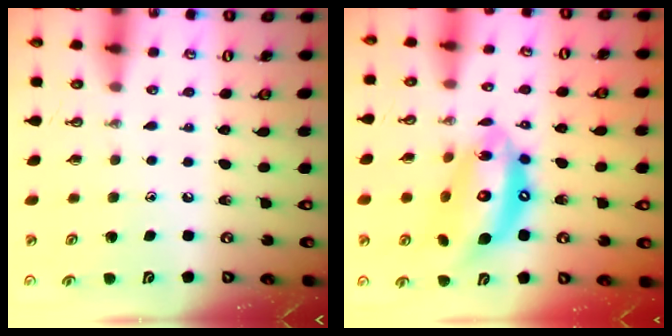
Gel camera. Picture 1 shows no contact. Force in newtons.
{"total": 17.2, "press": 17.1, "slide": 1.7}